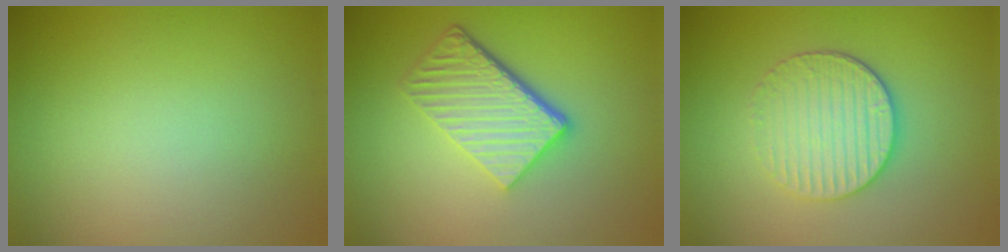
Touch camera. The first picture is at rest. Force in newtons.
{"total": 5.7, "press": 4.0, "slide": 4.1}
{"total": 3.9, "press": 3.4, "slide": 1.9}